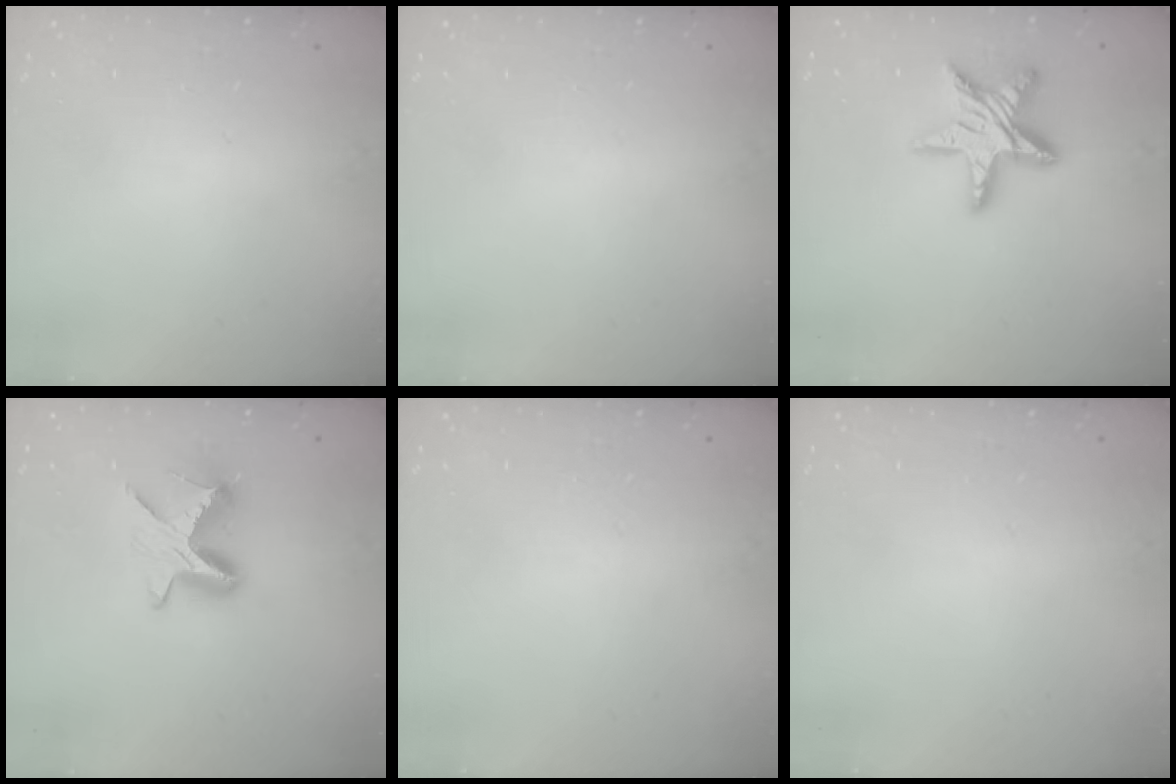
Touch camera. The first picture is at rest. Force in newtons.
{"total": 0.0}
{"total": 15.7, "press": 15.6, "slide": 1.2}
{"total": 9.1, "press": 9.0, "slide": 1.2}
{"total": 0.0}
{"total": 0.0}